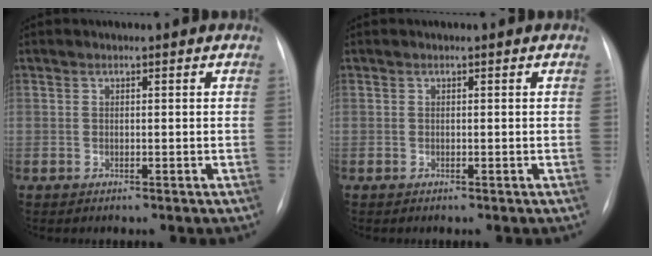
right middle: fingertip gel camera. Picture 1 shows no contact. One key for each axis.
{"total": 0.0}